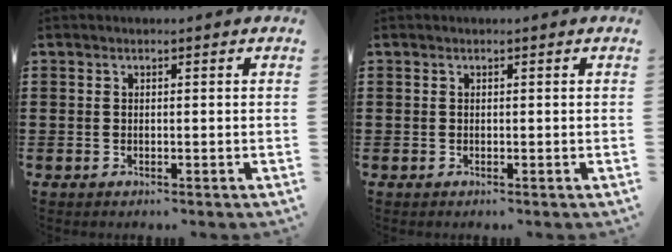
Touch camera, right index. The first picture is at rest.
{"total": 0.0}